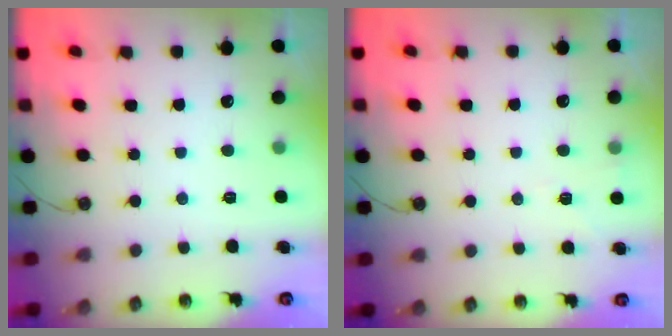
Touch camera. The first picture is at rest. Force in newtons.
{"total": 4.0, "press": 3.6, "slide": 1.7}